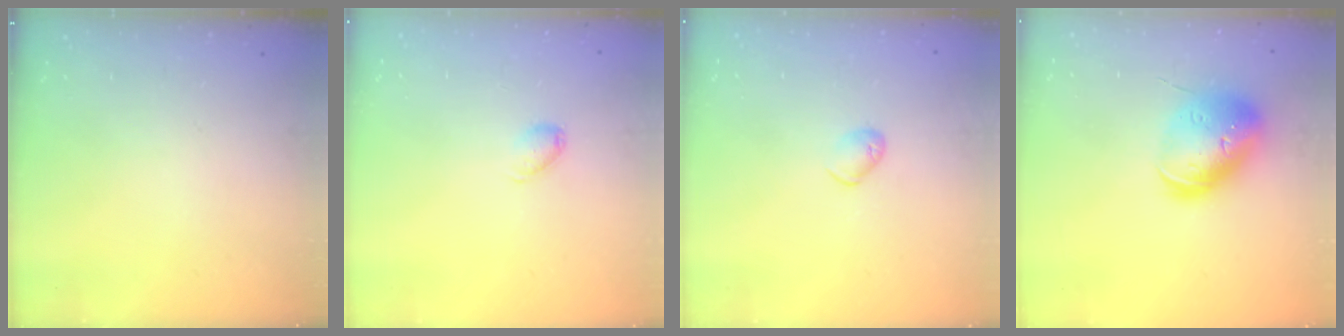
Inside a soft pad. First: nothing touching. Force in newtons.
{"total": 5.7, "press": 5.7, "slide": 0.6}
{"total": 4.9, "press": 4.8, "slide": 1.0}
{"total": 18.0, "press": 17.7, "slide": 2.9}